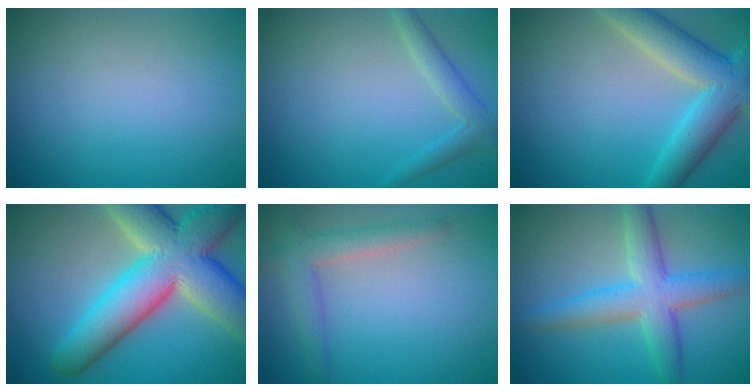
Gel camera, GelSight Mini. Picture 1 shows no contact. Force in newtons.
{"total": 2.0, "press": 2.0, "slide": 0.1}
{"total": 6.5, "press": 6.5, "slide": 0.4}
{"total": 12.4, "press": 12.3, "slide": 1.2}
{"total": 2.7, "press": 2.7, "slide": 0.2}
{"total": 5.2, "press": 5.2, "slide": 0.2}